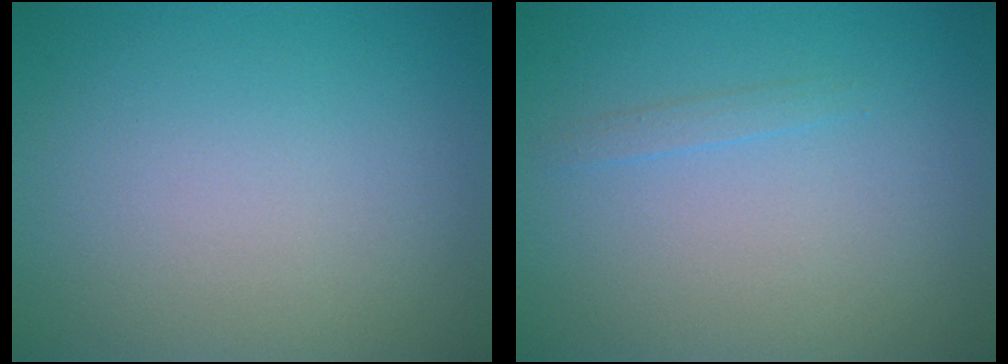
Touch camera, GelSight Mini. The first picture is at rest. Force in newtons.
{"total": 0.7, "press": 0.7, "slide": 0.0}